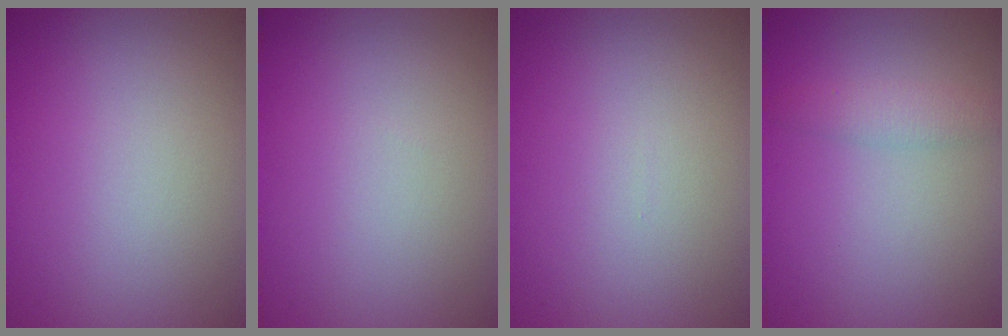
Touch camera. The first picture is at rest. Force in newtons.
{"total": 0.0}
{"total": 0.0}
{"total": 1.8, "press": 1.8, "slide": 0.1}